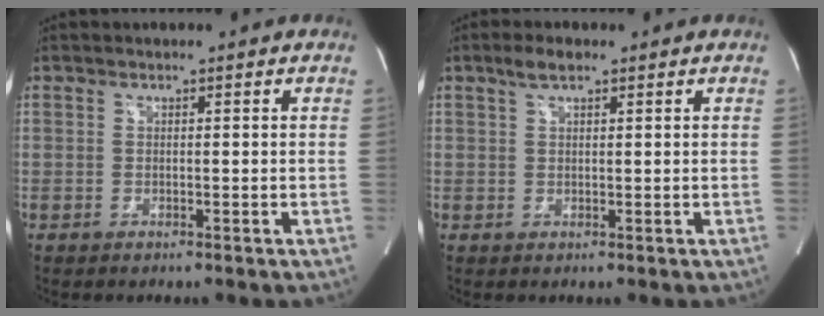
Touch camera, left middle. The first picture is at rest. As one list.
[{"total": 2.5, "force": [1.7, 1.0, 1.6], "torque": [-0.035, 0.010, 0.033]}]